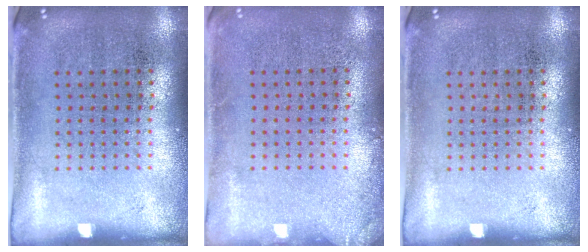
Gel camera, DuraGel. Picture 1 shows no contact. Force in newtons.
{"total": 1.1, "press": 1.0, "slide": 0.2}
{"total": 0.0}